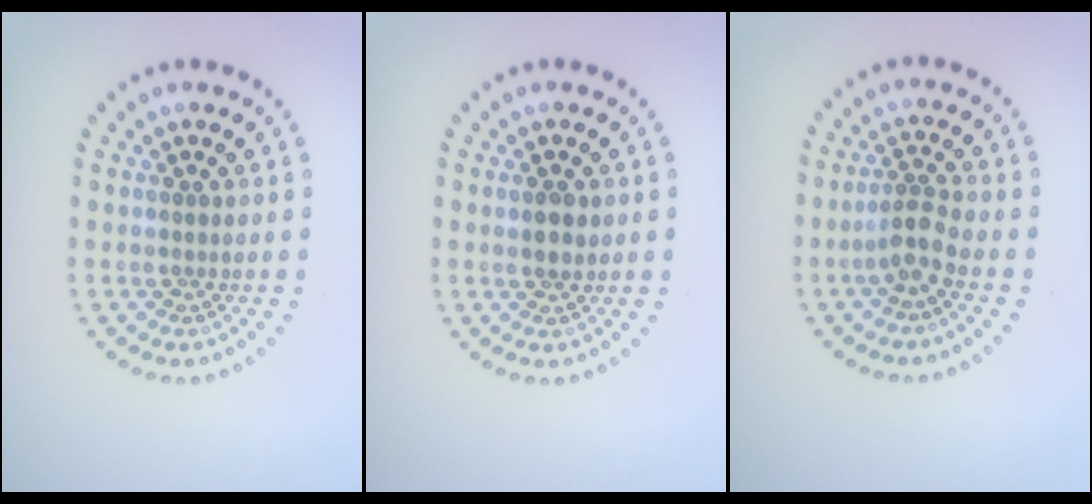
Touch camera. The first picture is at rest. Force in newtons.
{"total": 1.7, "press": 1.7, "slide": 0.5}
{"total": 2.5, "press": 1.9, "slide": 1.6}